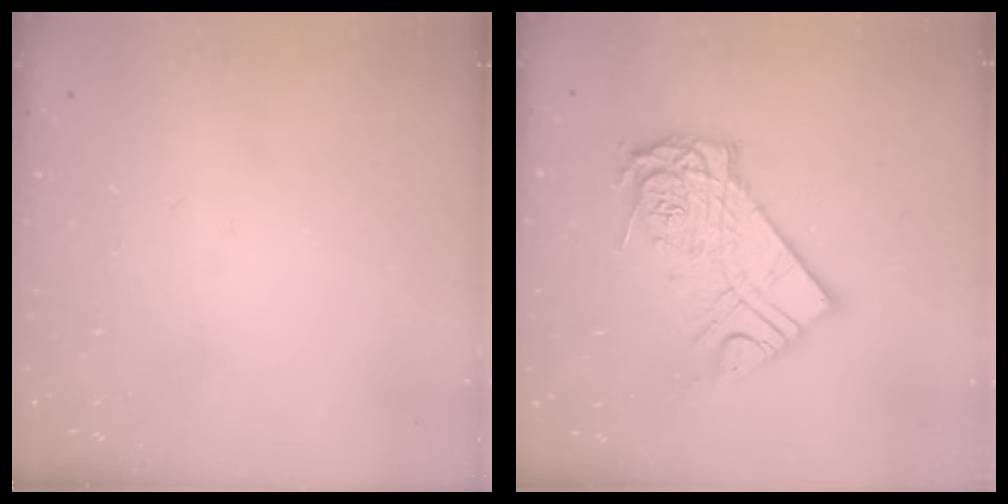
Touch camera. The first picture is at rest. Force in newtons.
{"total": 12.9, "press": 12.9, "slide": 1.0}